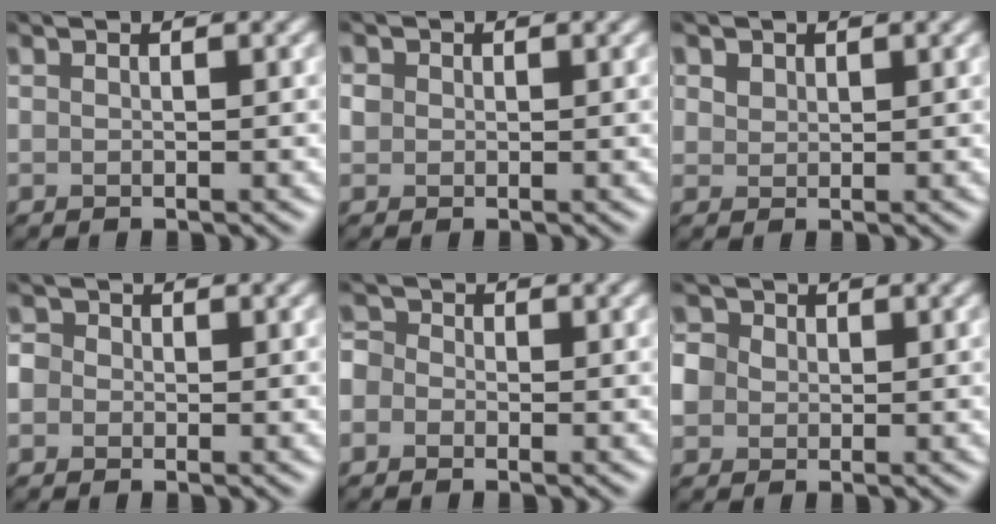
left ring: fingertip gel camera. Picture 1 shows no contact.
{"total": 2.4, "force": [-1.2, -0.7, -1.9], "torque": [0.009, -0.012, -0.004]}
{"total": 2.0, "force": [-0.5, -0.8, -1.8], "torque": [0.004, -0.015, 0.014]}
{"total": 2.8, "force": [-2.0, 0.1, -1.9], "torque": [0.011, -0.016, -0.024]}
{"total": 3.6, "force": [-2.8, 0.0, -2.2], "torque": [0.022, -0.015, -0.039]}
{"total": 2.5, "force": [-1.8, 0.6, -1.7], "torque": [0.006, -0.015, -0.017]}